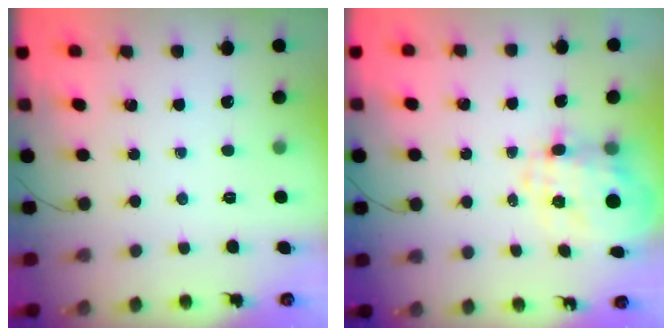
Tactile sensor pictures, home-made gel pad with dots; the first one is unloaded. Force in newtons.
{"total": 7.0, "press": 6.8, "slide": 1.7}